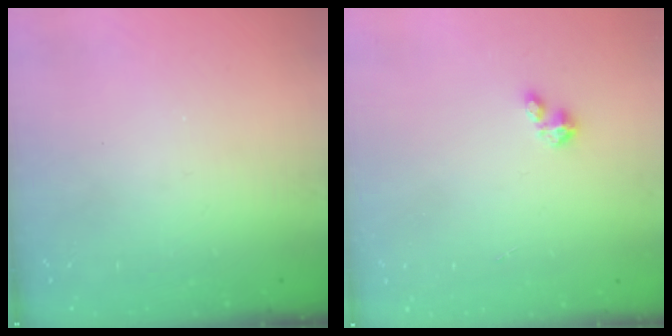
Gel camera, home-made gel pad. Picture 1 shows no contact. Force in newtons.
{"total": 1.7, "press": 1.7, "slide": 0.2}